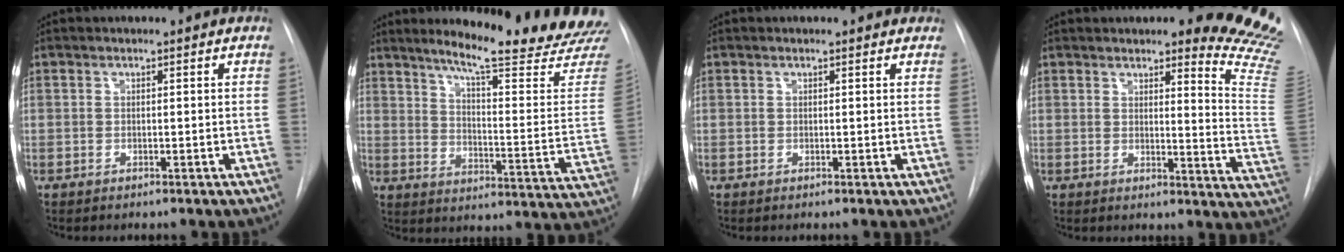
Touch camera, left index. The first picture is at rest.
{"total": 22.7, "force": [20.1, -0.8, 10.4], "torque": [-0.147, -0.100, 0.255]}
{"total": 1.8, "force": [1.7, 0.5, 0.5], "torque": [-0.014, 0.009, 0.010]}
{"total": 13.1, "force": [11.6, 0.1, 6.1], "torque": [-0.064, -0.117, 0.107]}